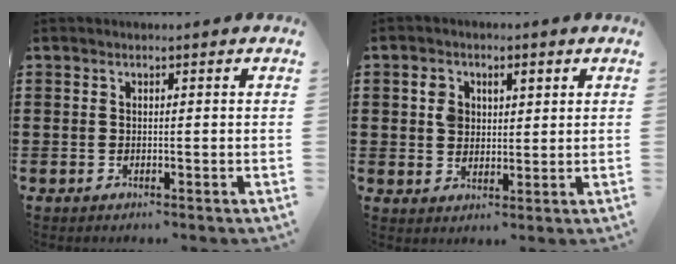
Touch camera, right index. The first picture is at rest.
{"total": 3.6, "force": [0.9, 2.9, 2.0], "torque": [-0.049, 0.012, 0.014]}